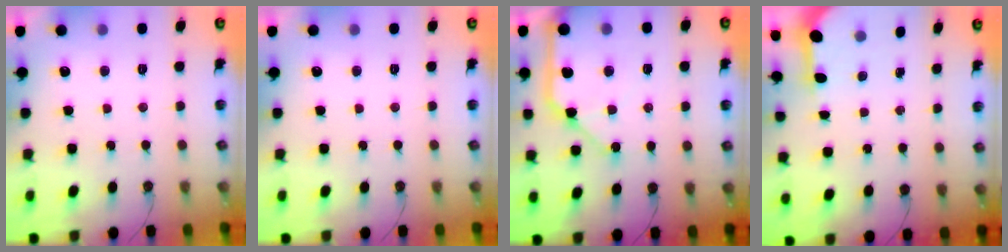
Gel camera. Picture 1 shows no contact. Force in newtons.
{"total": 0.0}
{"total": 13.6, "press": 13.4, "slide": 2.2}
{"total": 3.2, "press": 3.2, "slide": 0.2}